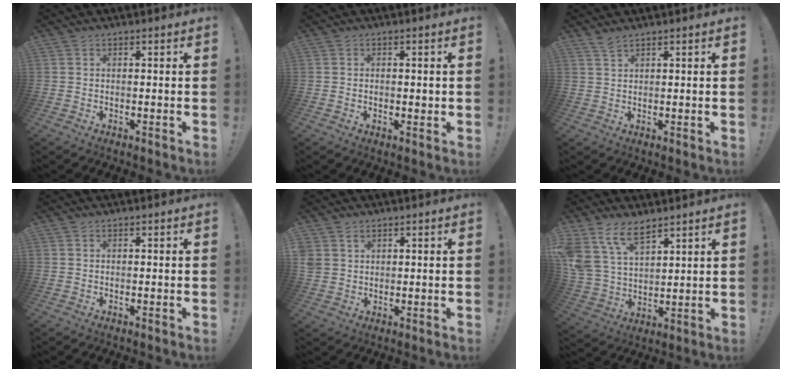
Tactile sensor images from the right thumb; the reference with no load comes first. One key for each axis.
{"total": 1.2, "fx": -0.1, "fy": 1.0, "fz": 0.6, "tx": -0.008, "ty": 0.004, "tz": -0.002}
{"total": 2.0, "fx": 1.6, "fy": 0.5, "fz": 0.9, "tx": -0.020, "ty": -0.004, "tz": 0.031}
{"total": 0.0}
{"total": 3.0, "fx": 1.8, "fy": 2.3, "fz": 0.8, "tx": -0.013, "ty": -0.011, "tz": 0.037}
{"total": 13.1, "fx": 9.0, "fy": 6.7, "fz": 6.8, "tx": -0.140, "ty": -0.052, "tz": 0.174}